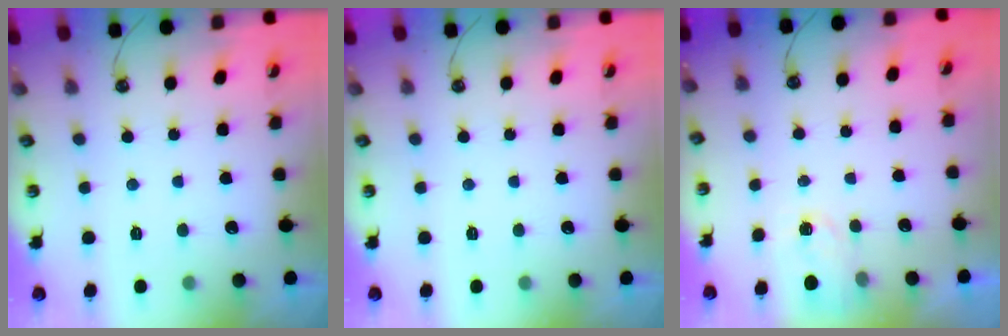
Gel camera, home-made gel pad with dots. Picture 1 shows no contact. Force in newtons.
{"total": 0.0}
{"total": 1.9, "press": 1.9, "slide": 0.3}